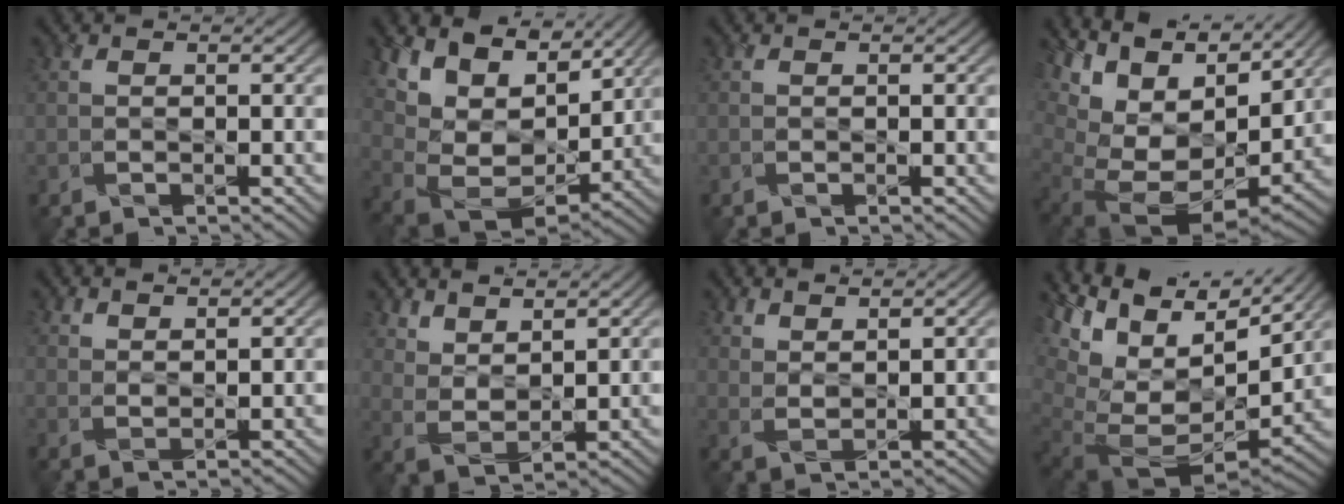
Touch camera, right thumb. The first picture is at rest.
{"total": 13.5, "force": [7.8, 7.7, 7.9], "torque": [-0.191, 0.023, 0.138]}
{"total": 0.0}
{"total": 15.4, "force": [6.1, 9.2, 10.8], "torque": [-0.212, 0.015, 0.138]}
{"total": 1.9, "force": [1.8, 0.2, 0.5], "torque": [-0.015, -0.001, 0.040]}
{"total": 5.7, "force": [4.9, 1.5, 2.4], "torque": [-0.045, -0.017, 0.108]}
{"total": 3.2, "force": [2.9, 0.4, 1.2], "torque": [-0.022, -0.009, 0.061]}
{"total": 15.1, "force": [3.7, 9.2, 11.4], "torque": [-0.233, -0.001, 0.104]}